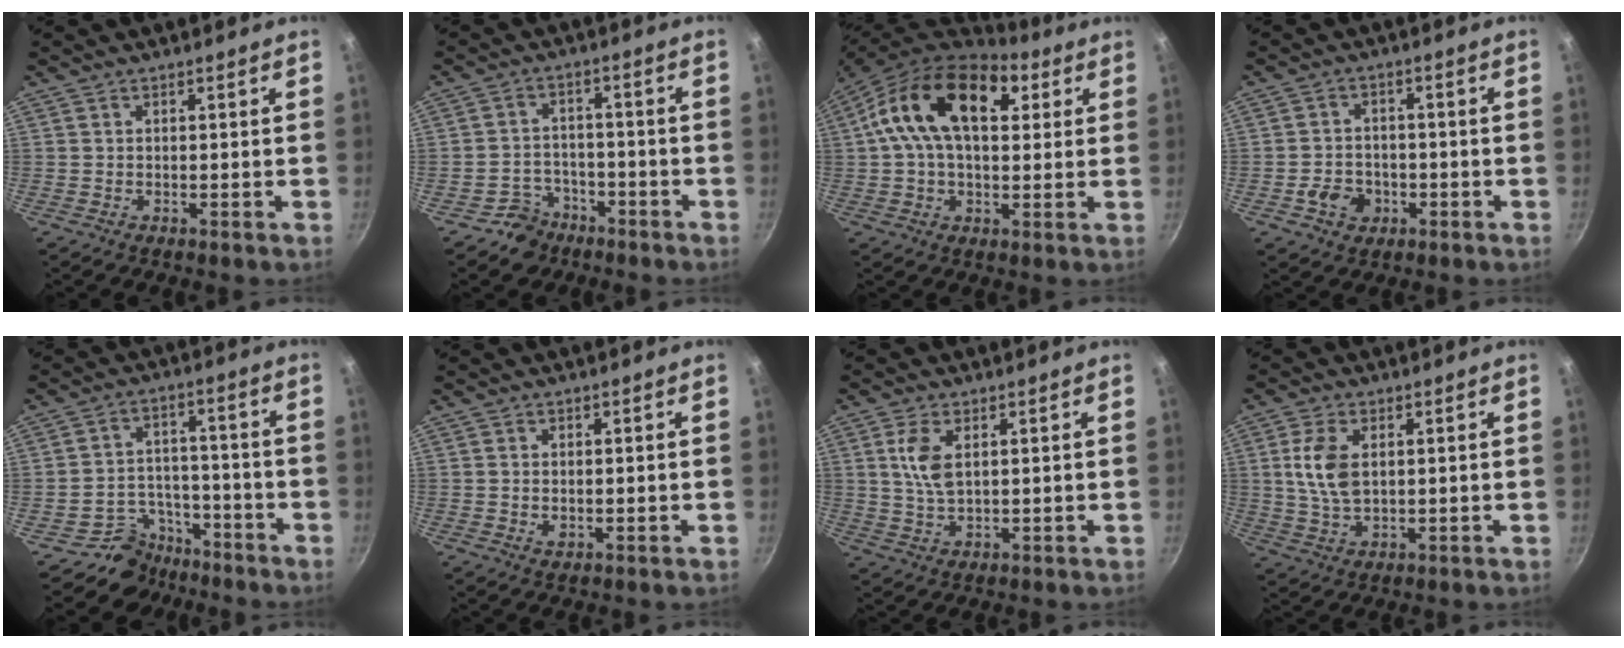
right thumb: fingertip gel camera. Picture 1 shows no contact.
{"total": 5.8, "force": [-3.9, 4.2, 0.8], "torque": [0.006, 0.044, -0.065]}
{"total": 19.6, "force": [5.6, 11.6, 14.8], "torque": [-0.228, 0.009, 0.073]}
{"total": 5.8, "force": [-2.1, 4.8, 2.6], "torque": [-0.029, 0.021, -0.033]}
{"total": 7.8, "force": [-6.0, 5.0, -0.1], "torque": [0.039, 0.064, -0.105]}
{"total": 1.6, "force": [0.0, 1.1, 1.2], "torque": [-0.019, -0.002, 0.001]}
{"total": 5.8, "force": [1.6, 2.9, 4.8], "torque": [-0.094, -0.006, 0.033]}
{"total": 7.9, "force": [1.5, 4.6, 6.3], "torque": [-0.121, -0.006, 0.030]}